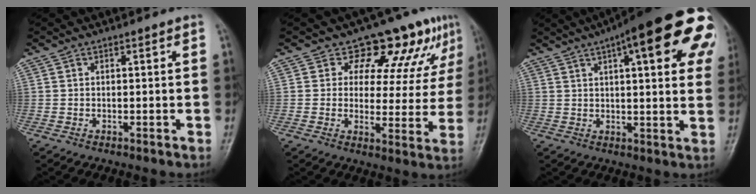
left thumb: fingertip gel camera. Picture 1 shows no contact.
{"total": 11.6, "force": [8.1, 6.1, 5.6], "torque": [-0.032, -0.047, 0.094]}
{"total": 24.6, "force": [10.5, 6.9, 21.1], "torque": [-0.240, 0.018, 0.132]}